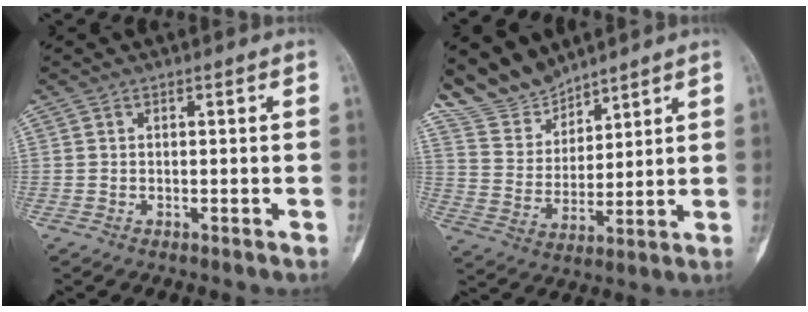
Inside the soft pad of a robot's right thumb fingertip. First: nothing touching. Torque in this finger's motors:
{"motor_torque": [-0.73, 0.50, 0.64, 0.70, 0.03]}